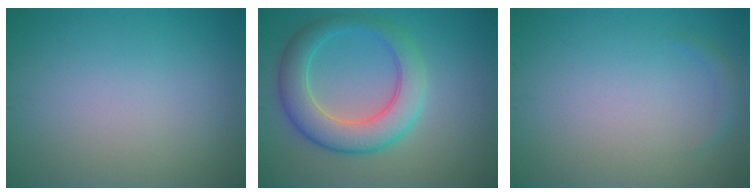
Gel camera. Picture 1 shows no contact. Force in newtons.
{"total": 6.1, "press": 6.1, "slide": 0.6}
{"total": 0.8, "press": 0.8, "slide": 0.1}